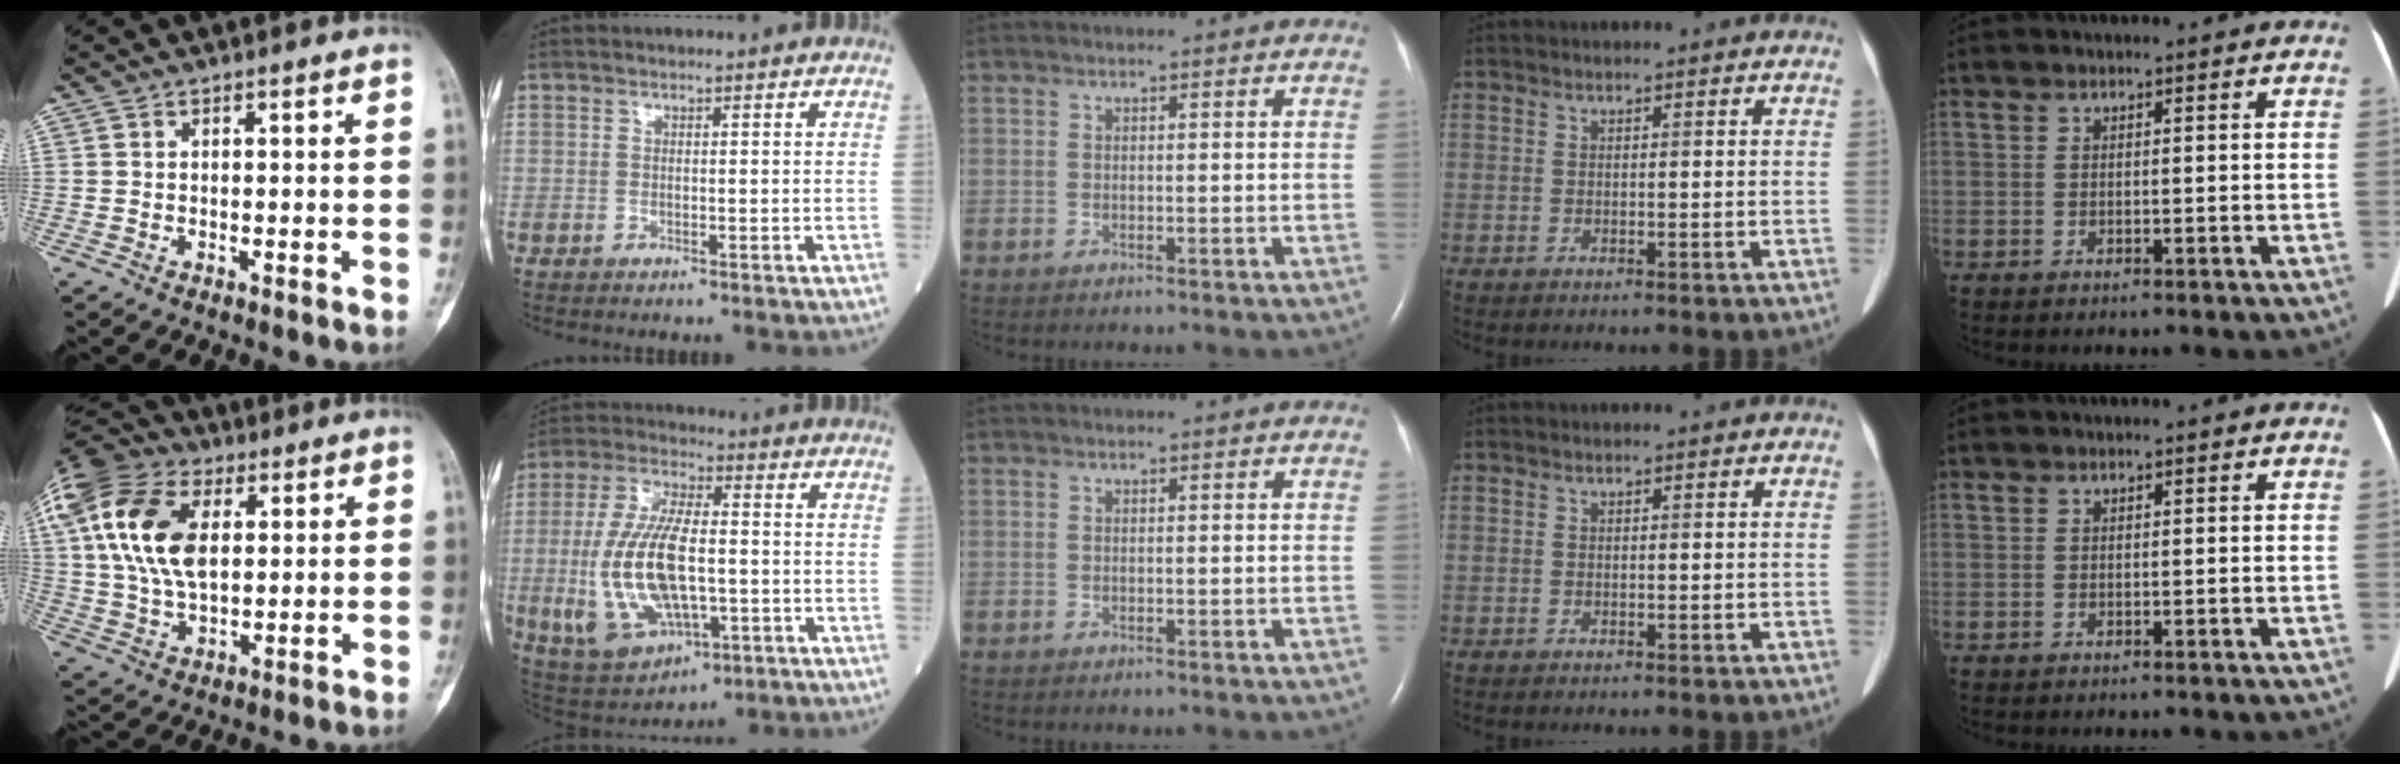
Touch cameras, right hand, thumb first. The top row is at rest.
{"thumb": {"total": 18.8, "force": [4.7, 11.0, 14.5], "torque": [-0.290, 0.005, 0.079]}, "index": {"total": 17.1, "force": [-2.7, 7.4, 15.2], "torque": [-0.317, -0.001, -0.036]}}